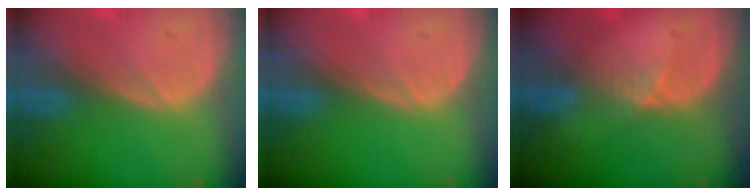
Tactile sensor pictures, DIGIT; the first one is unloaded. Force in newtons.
{"total": 0.0}
{"total": 2.3, "press": 1.8, "slide": 1.4}